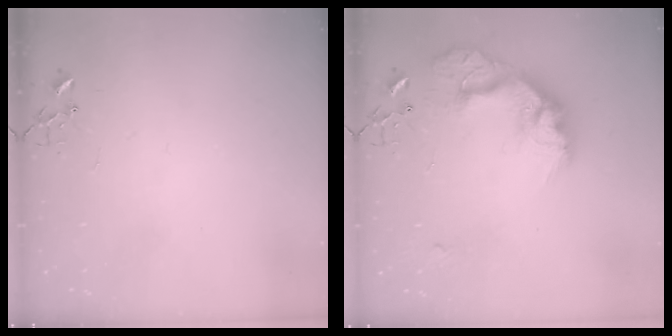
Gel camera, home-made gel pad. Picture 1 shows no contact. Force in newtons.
{"total": 20.8, "press": 20.8, "slide": 1.5}